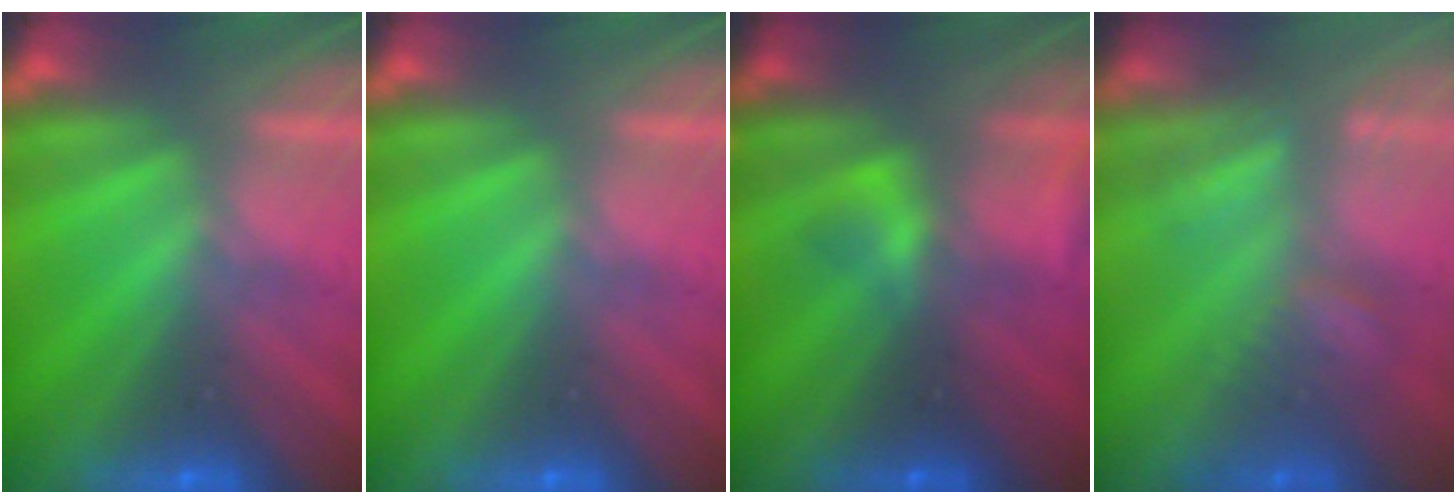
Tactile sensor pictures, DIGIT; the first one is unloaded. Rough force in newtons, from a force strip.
{"total": 0.0}
{"total": 2.3}
{"total": 2.8}